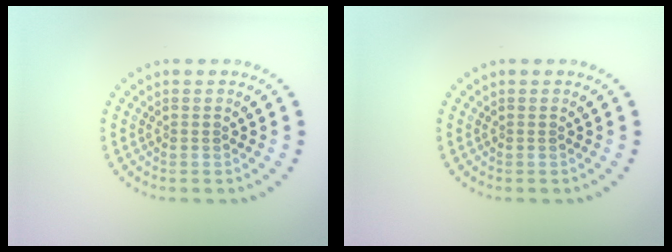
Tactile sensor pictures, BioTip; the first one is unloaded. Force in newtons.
{"total": 0.0}